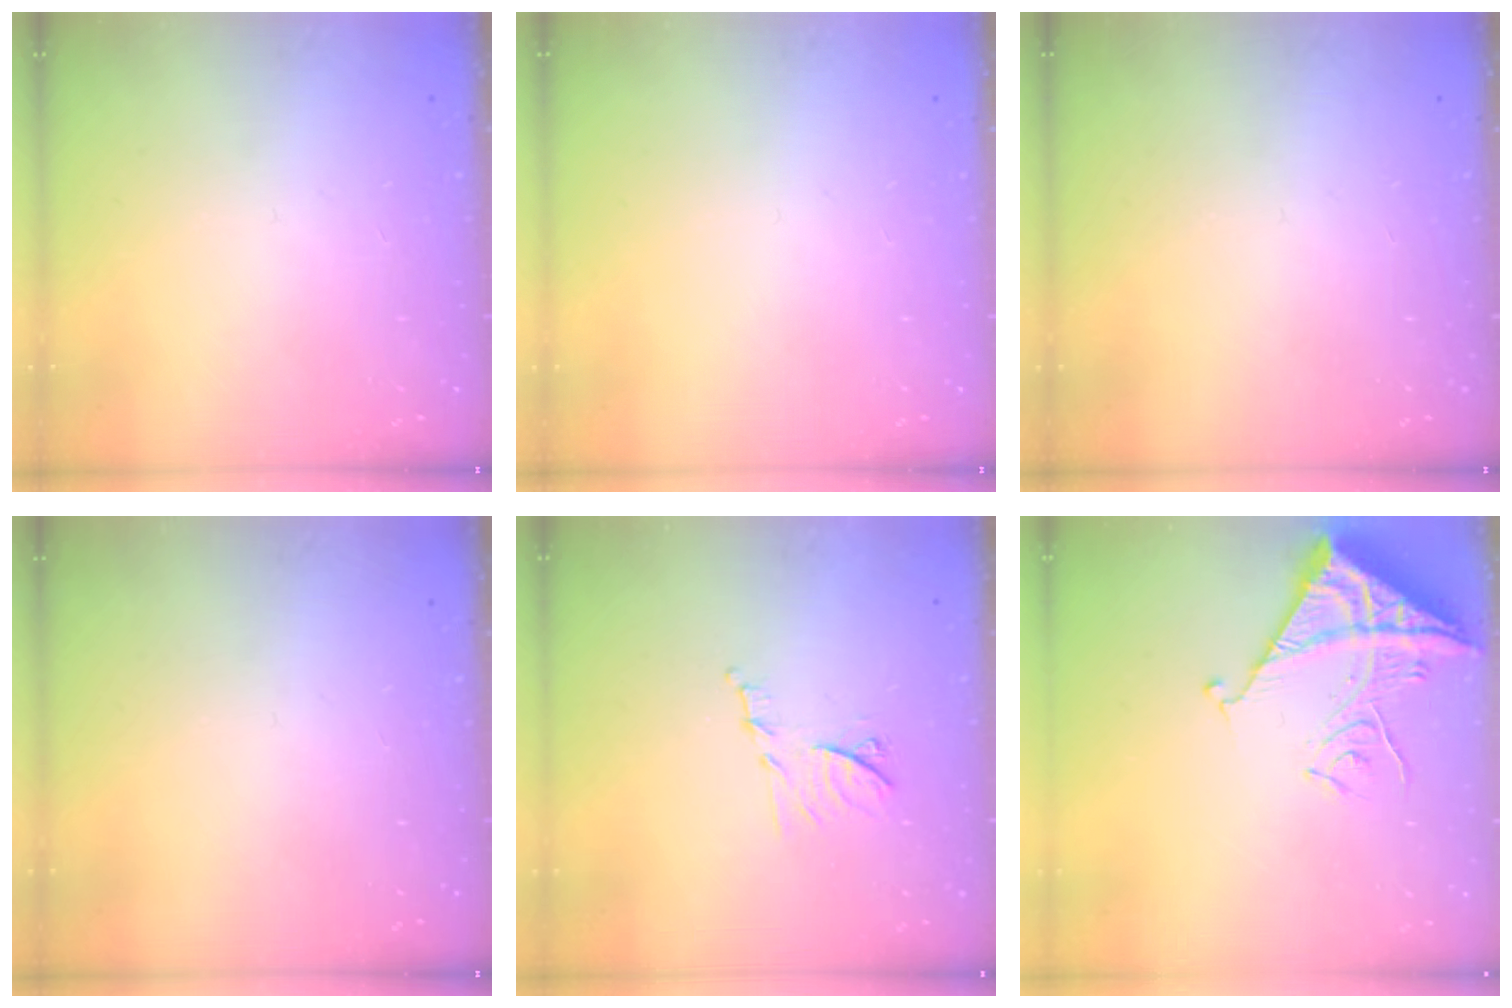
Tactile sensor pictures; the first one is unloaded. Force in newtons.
{"total": 0.0}
{"total": 0.0}
{"total": 0.0}
{"total": 9.4, "press": 9.4, "slide": 0.1}
{"total": 13.7, "press": 13.6, "slide": 1.1}